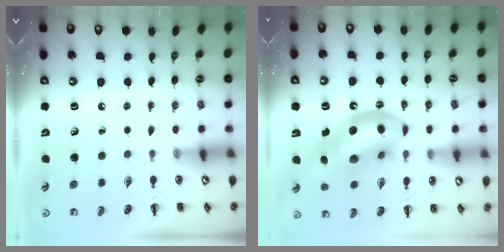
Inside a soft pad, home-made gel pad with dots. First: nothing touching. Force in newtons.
{"total": 16.5, "press": 15.9, "slide": 4.1}